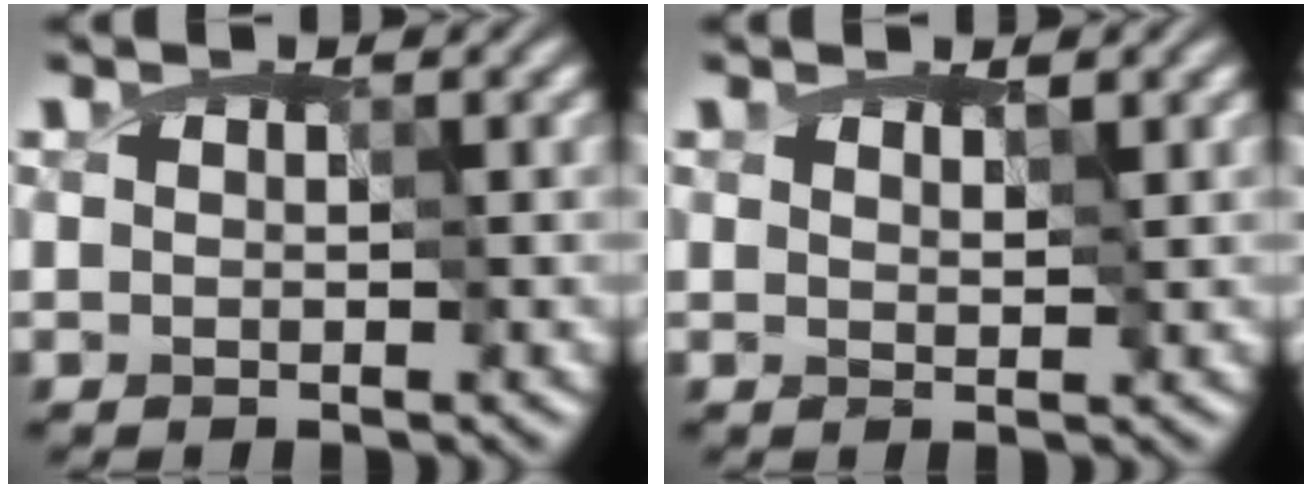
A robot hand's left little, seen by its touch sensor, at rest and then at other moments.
{"total": 1.0, "force": [0.6, 0.5, 0.6], "torque": [-0.011, 0.000, 0.006]}